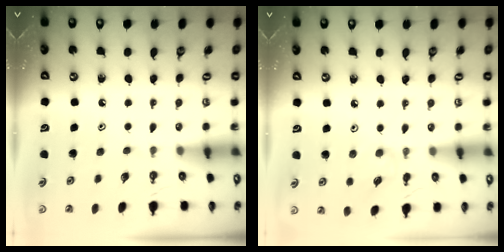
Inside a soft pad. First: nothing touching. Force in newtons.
{"total": 2.0, "press": 1.9, "slide": 0.4}